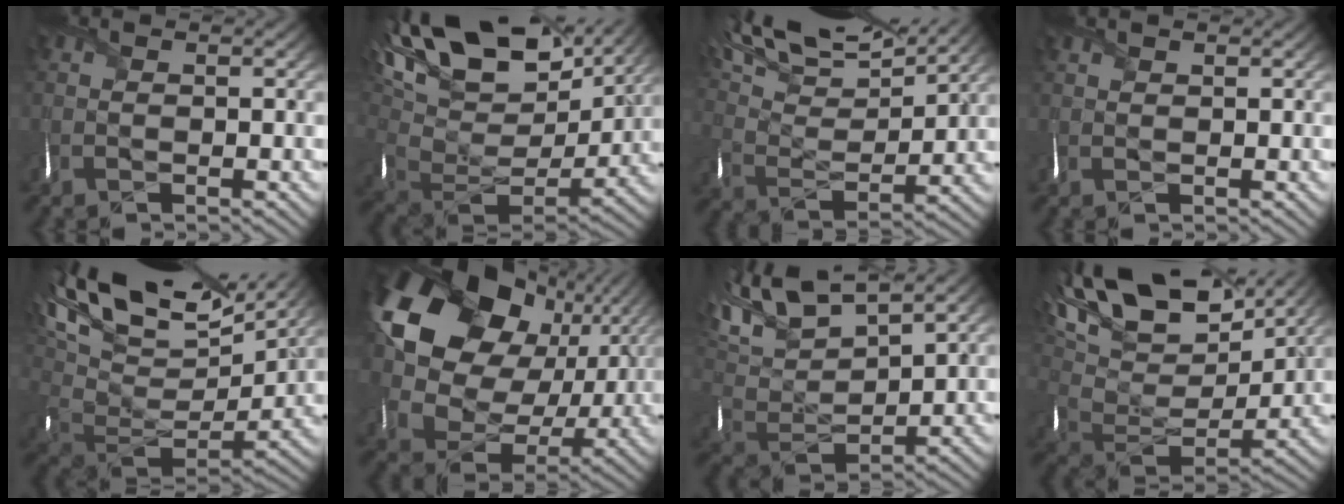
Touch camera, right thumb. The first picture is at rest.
{"total": 20.3, "force": [9.4, 11.1, 14.2], "torque": [-0.277, 0.008, 0.172]}
{"total": 16.6, "force": [13.0, 5.3, 8.8], "torque": [-0.224, 0.032, 0.193]}
{"total": 1.3, "force": [1.1, 0.4, 0.5], "torque": [-0.015, 0.009, 0.024]}
{"total": 19.1, "force": [9.2, 9.5, 13.8], "torque": [-0.248, 0.029, 0.186]}
{"total": 20.7, "force": [6.4, 15.4, 12.3], "torque": [-0.271, -0.003, 0.135]}
{"total": 14.8, "force": [8.9, 6.0, 10.2], "torque": [-0.260, 0.042, 0.164]}
{"total": 19.3, "force": [10.6, 9.8, 12.8], "torque": [-0.268, 0.026, 0.182]}